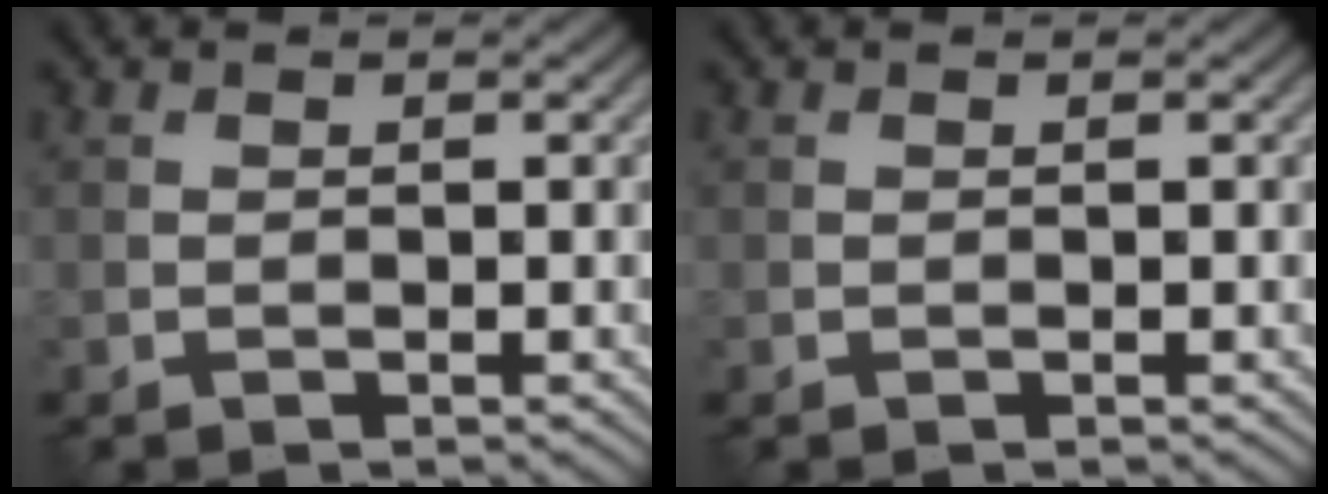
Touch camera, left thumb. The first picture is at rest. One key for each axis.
{"total": 0.0}